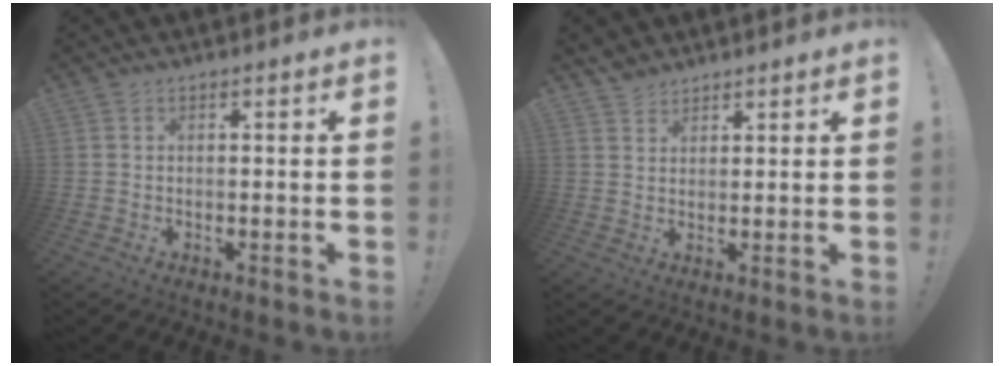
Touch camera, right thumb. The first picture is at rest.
{"total": 3.4, "force": [3.0, 1.6, 0.4], "torque": [-0.006, -0.019, 0.057]}